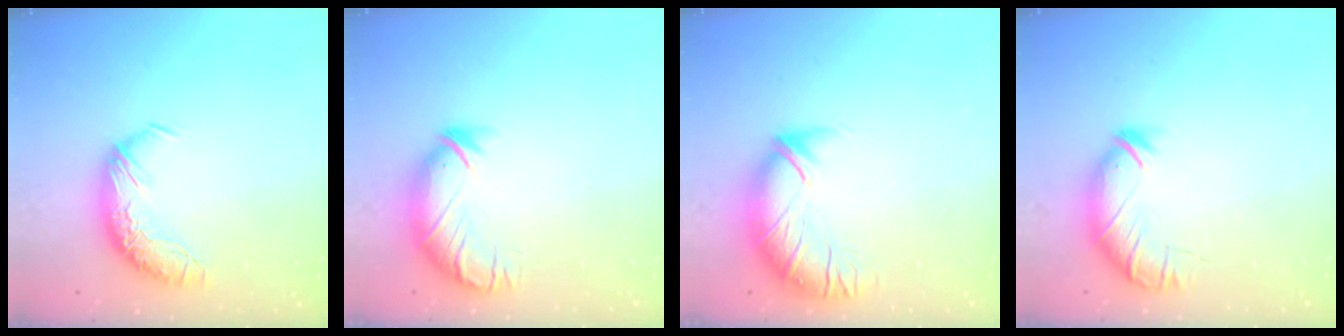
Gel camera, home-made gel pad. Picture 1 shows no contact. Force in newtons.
{"total": 3.8, "press": 3.2, "slide": 2.0}
{"total": 2.8, "press": 1.3, "slide": 2.5}
{"total": 4.1, "press": 3.9, "slide": 1.1}